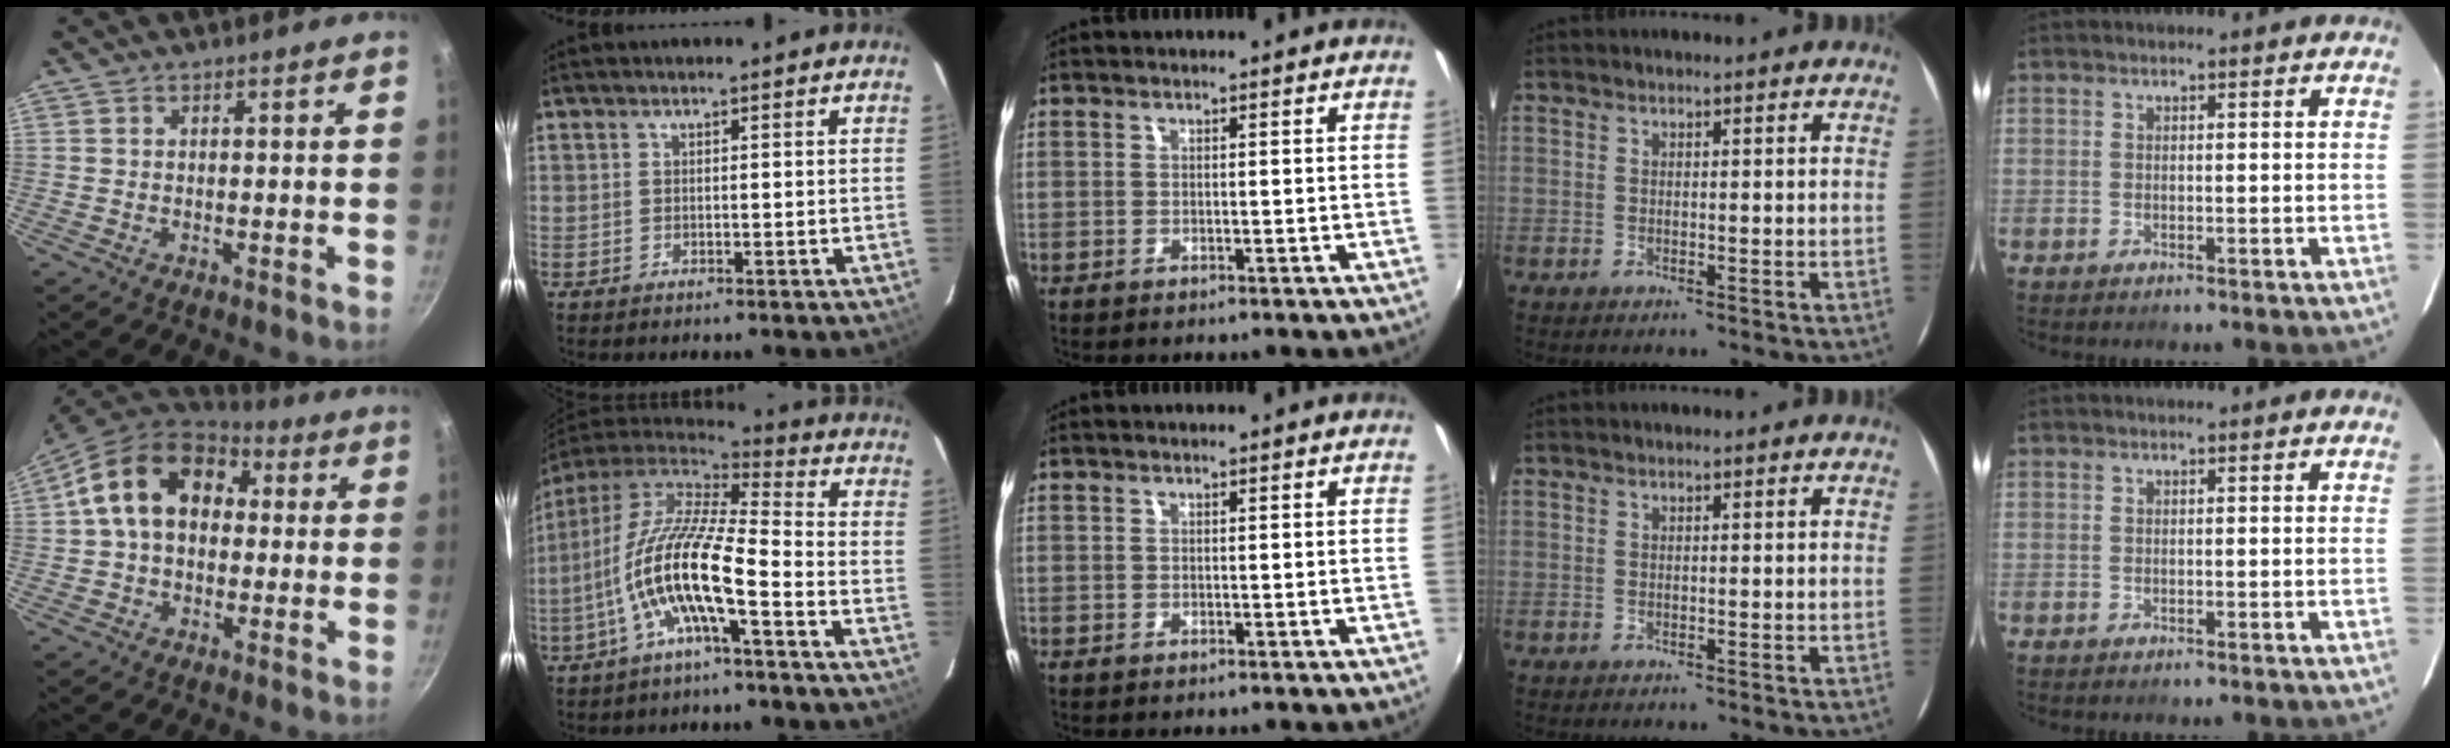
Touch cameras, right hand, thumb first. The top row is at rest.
{"thumb": {"total": 16.3, "force": [3.1, 12.0, 10.7], "torque": [-0.153, 0.030, 0.035]}, "index": {"total": 15.1, "force": [-5.7, 3.0, 13.7], "torque": [-0.254, -0.011, -0.115]}}